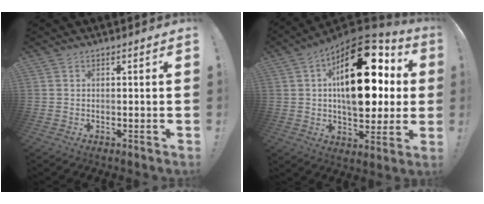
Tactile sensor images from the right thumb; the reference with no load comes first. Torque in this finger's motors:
{"motor_torque": [1.72, 3.29, 2.73, 0.04, 0.75]}